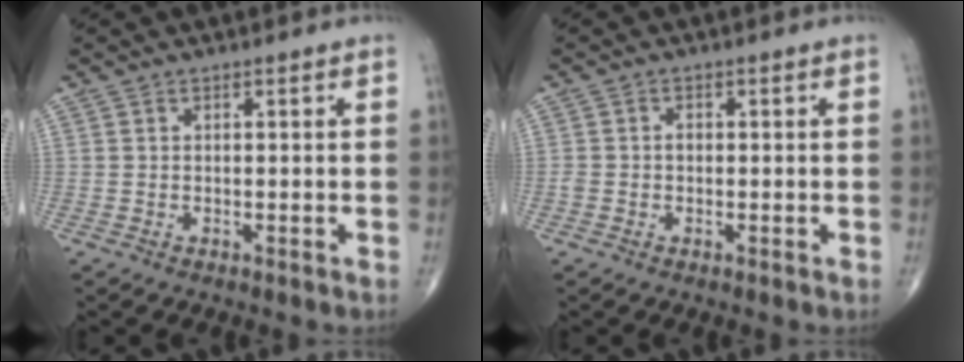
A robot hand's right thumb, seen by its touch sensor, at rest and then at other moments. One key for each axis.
{"total": 1.4, "fx": -0.2, "fy": 1.1, "fz": 0.9, "tx": -0.016, "ty": 0.005, "tz": -0.004}